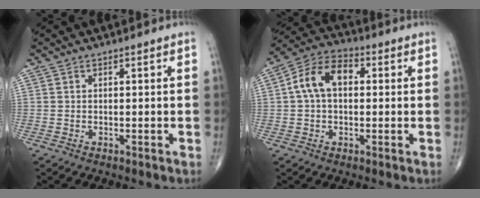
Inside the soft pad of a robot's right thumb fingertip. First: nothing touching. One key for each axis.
{"total": 10.0, "fx": 1.3, "fy": 6.4, "fz": 7.5, "tx": -0.135, "ty": 0.032, "tz": 0.016}